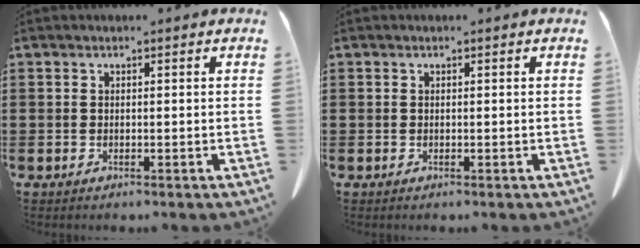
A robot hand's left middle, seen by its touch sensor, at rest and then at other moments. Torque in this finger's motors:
{"motor_torque": [-0.81, 0.93, -0.02, 0.00]}